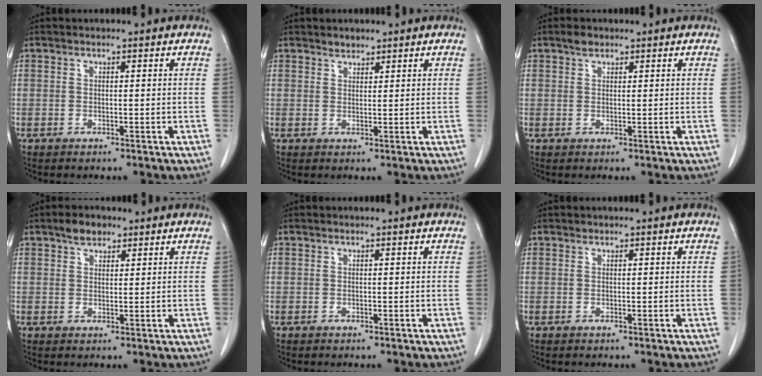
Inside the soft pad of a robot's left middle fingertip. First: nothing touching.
{"total": 1.3, "force": [1.1, 0.5, 0.1], "torque": [-0.003, -0.002, 0.019]}
{"total": 1.4, "force": [1.1, 0.8, 0.5], "torque": [-0.013, 0.004, 0.017]}
{"total": 3.0, "force": [2.1, 1.7, 1.3], "torque": [-0.027, 0.008, 0.036]}
{"total": 0.0}
{"total": 0.0}